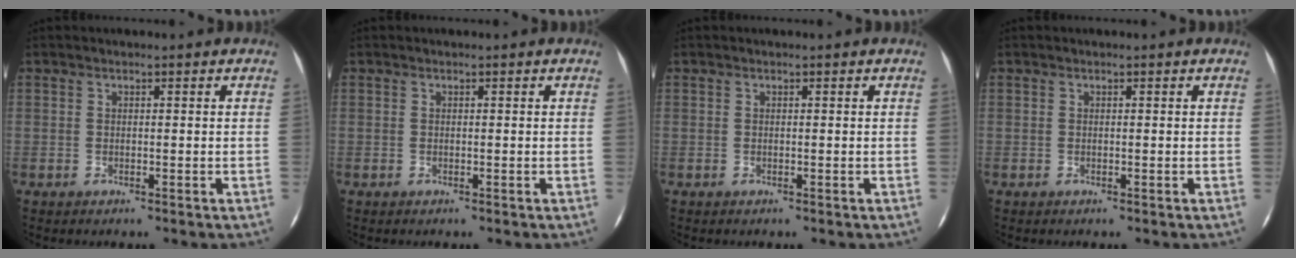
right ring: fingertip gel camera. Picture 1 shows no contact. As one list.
[{"total": 0.0}, {"total": 0.0}, {"total": 0.0}]